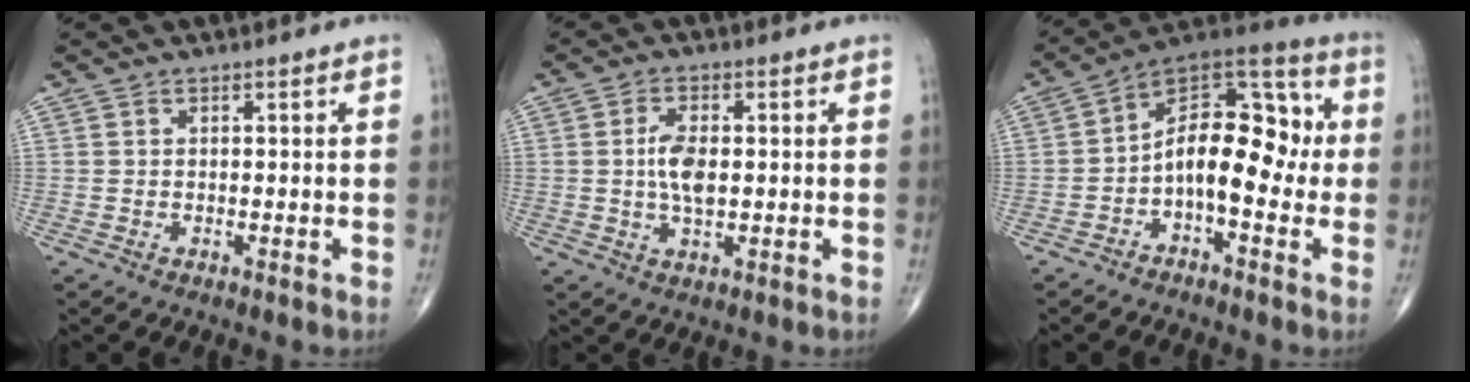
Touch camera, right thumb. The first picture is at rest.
{"total": 5.8, "force": [0.2, 2.9, 5.0], "torque": [-0.097, -0.001, 0.002]}
{"total": 15.2, "force": [-1.6, 8.2, 12.6], "torque": [-0.163, 0.052, -0.040]}